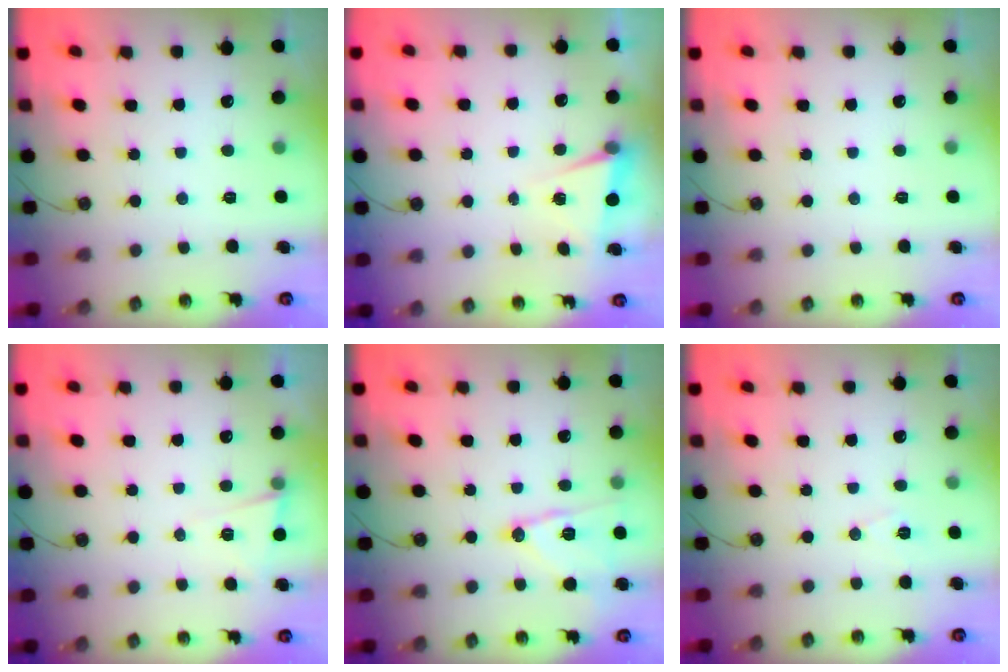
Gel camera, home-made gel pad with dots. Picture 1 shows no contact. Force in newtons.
{"total": 3.5, "press": 1.8, "slide": 3.0}
{"total": 0.0}
{"total": 5.0, "press": 4.5, "slide": 2.1}
{"total": 13.3, "press": 13.2, "slide": 0.7}
{"total": 6.4, "press": 4.5, "slide": 4.5}